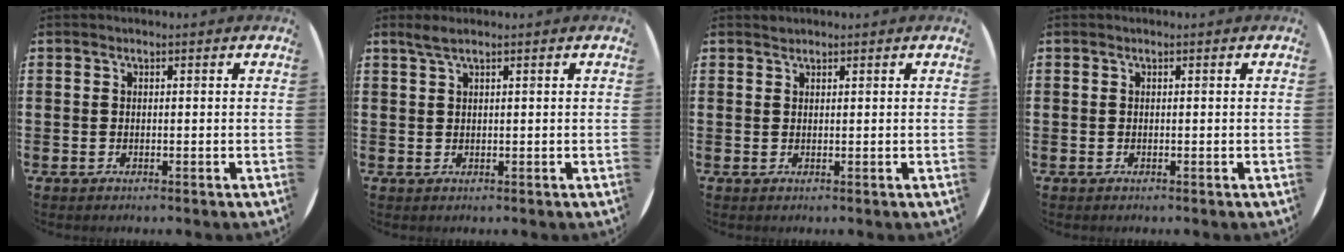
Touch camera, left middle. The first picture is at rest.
{"total": 1.5, "force": [1.1, 0.0, 1.0], "torque": [-0.019, 0.002, 0.020]}
{"total": 0.7, "force": [0.6, 0.1, -0.1], "torque": [0.003, 0.003, 0.012]}
{"total": 0.0}